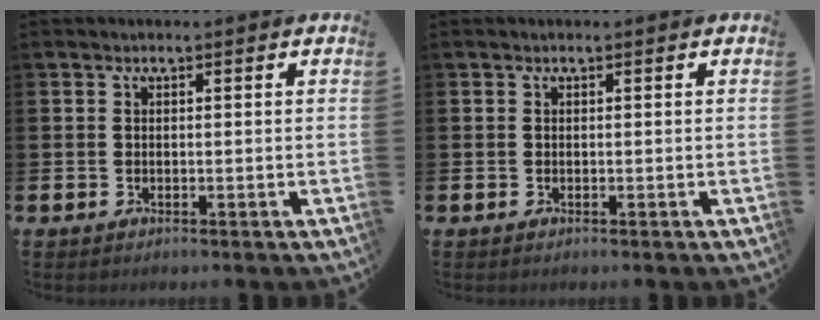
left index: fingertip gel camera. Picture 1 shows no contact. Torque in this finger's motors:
{"motor_torque": [-0.03, -0.02, 0.04, -0.01]}